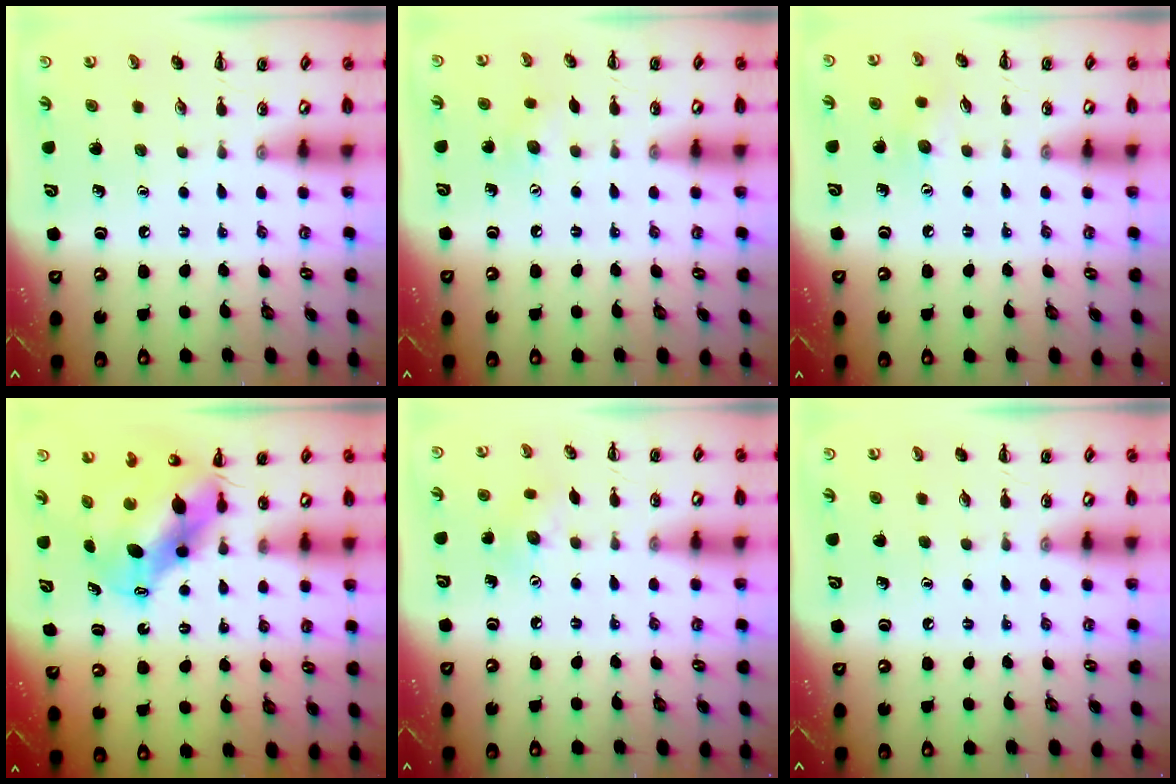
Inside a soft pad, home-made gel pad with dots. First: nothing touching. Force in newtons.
{"total": 5.0, "press": 4.9, "slide": 1.1}
{"total": 5.9, "press": 5.8, "slide": 1.1}
{"total": 8.1, "press": 7.9, "slide": 1.9}
{"total": 4.8, "press": 4.6, "slide": 1.1}
{"total": 0.0}